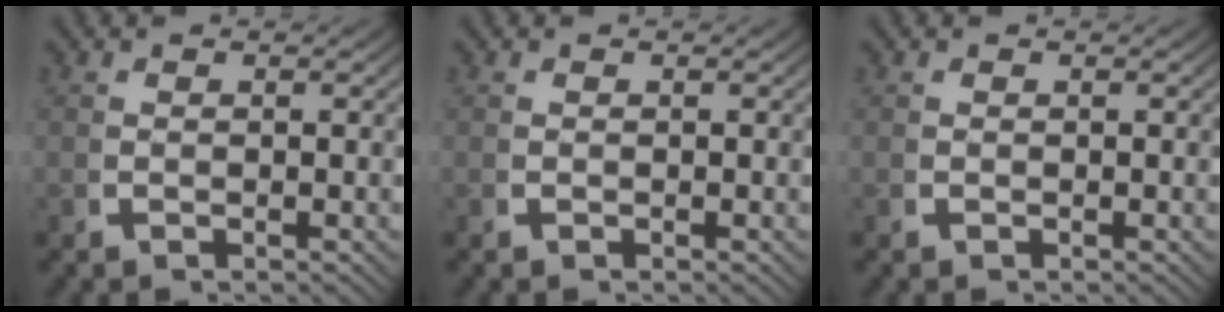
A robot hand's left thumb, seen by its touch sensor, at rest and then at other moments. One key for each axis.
{"total": 0.0}
{"total": 0.0}